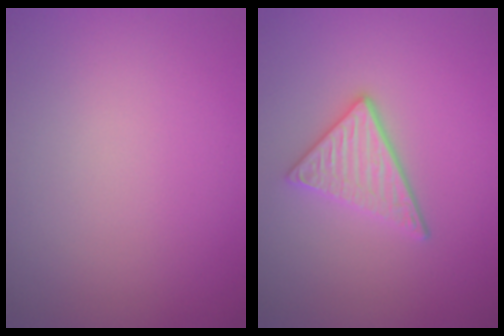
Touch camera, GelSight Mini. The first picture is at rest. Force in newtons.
{"total": 3.6, "press": 3.0, "slide": 2.0}